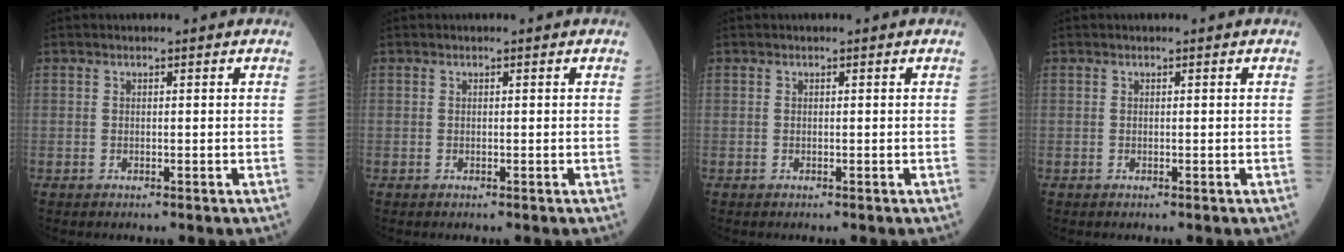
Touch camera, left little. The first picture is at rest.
{"total": 0.0}
{"total": 0.0}
{"total": 0.0}